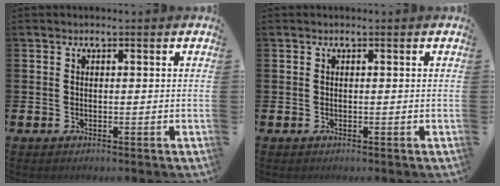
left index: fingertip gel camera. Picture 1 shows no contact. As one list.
[{"total": 0.0}]